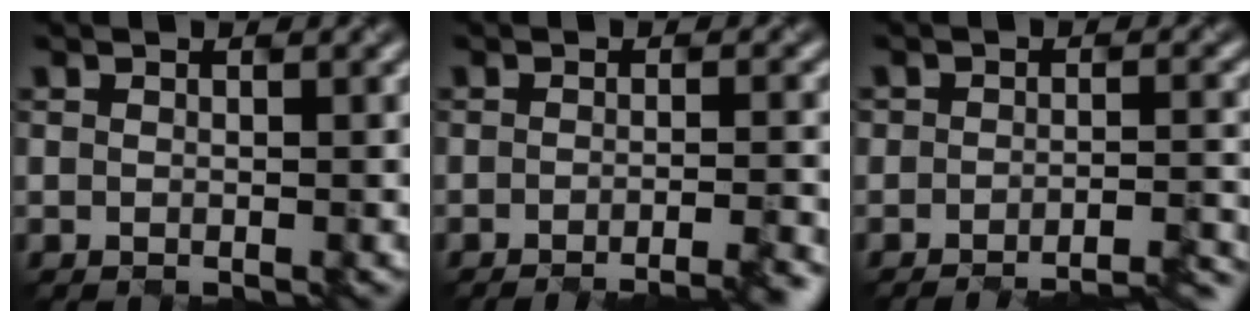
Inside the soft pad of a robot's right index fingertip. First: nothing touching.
{"total": 5.0, "force": [-3.0, 1.2, 3.8], "torque": [-0.024, -0.002, -0.031]}
{"total": 6.8, "force": [-5.9, 1.4, 3.0], "torque": [-0.018, 0.006, -0.062]}